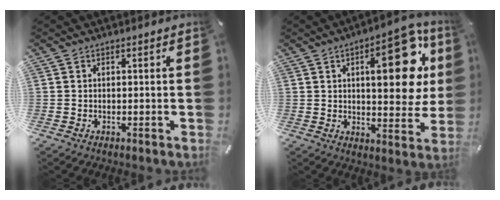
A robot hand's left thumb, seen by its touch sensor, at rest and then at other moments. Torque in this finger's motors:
{"motor_torque": [1.85, 1.79, 1.92, -0.41, 0.38]}